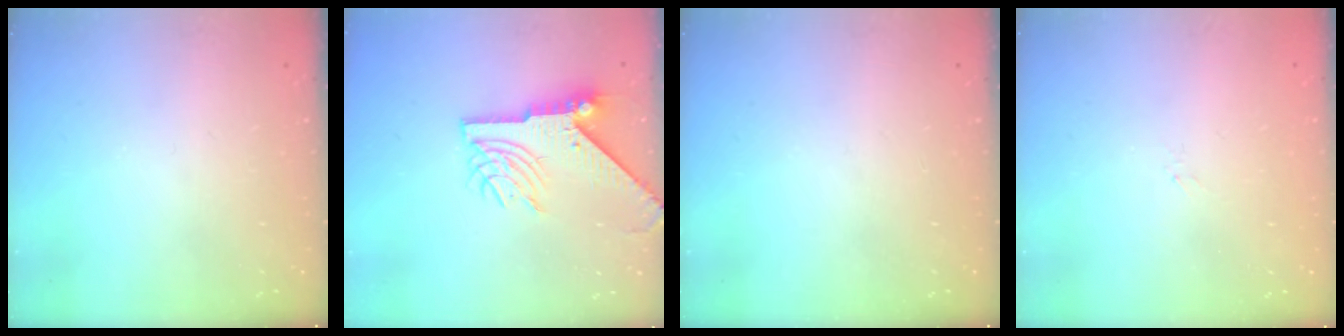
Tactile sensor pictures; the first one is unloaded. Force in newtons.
{"total": 9.2, "press": 9.1, "slide": 1.3}
{"total": 0.0}
{"total": 1.5, "press": 1.4, "slide": 0.3}